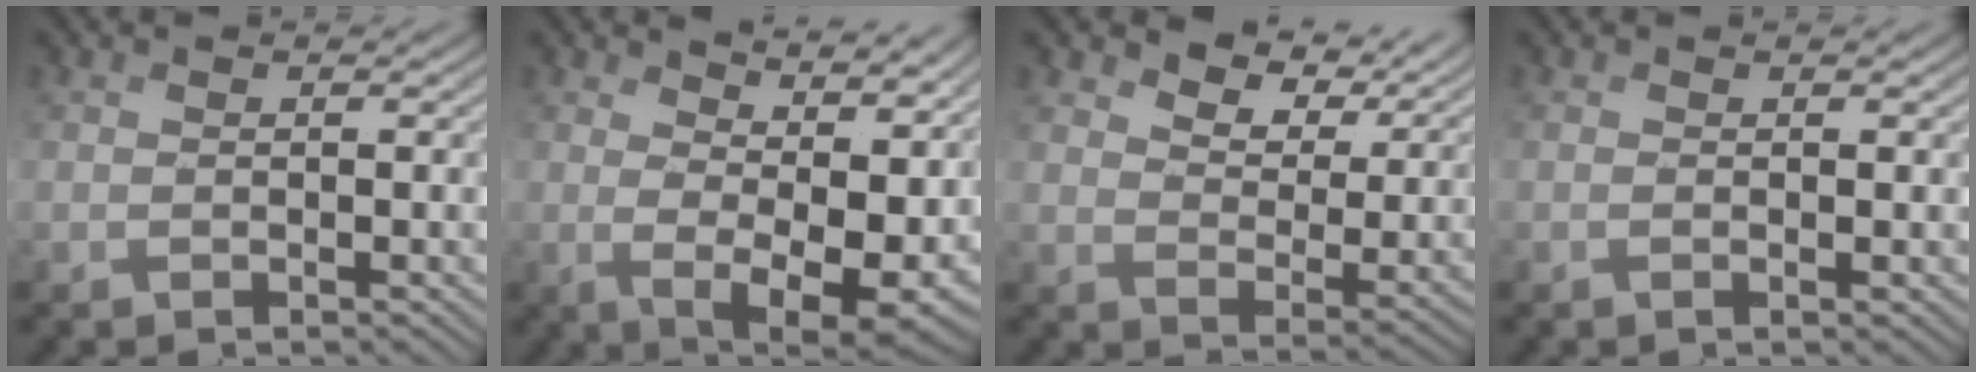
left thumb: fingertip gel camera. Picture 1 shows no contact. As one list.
[{"total": 11.6, "force": [4.8, 5.1, 9.3], "torque": [-0.131, -0.007, 0.062]}, {"total": 8.2, "force": [4.9, 4.4, 4.8], "torque": [-0.090, -0.003, 0.074]}, {"total": 0.8, "force": [-0.5, -0.7, 0.0], "torque": [0.011, -0.001, -0.016]}]